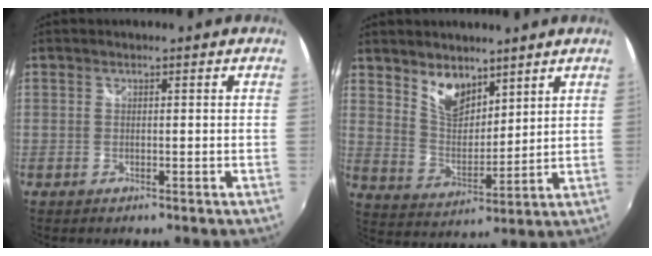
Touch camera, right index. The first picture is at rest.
{"total": 8.5, "force": [6.0, 4.4, 4.0], "torque": [-0.062, -0.001, 0.118]}